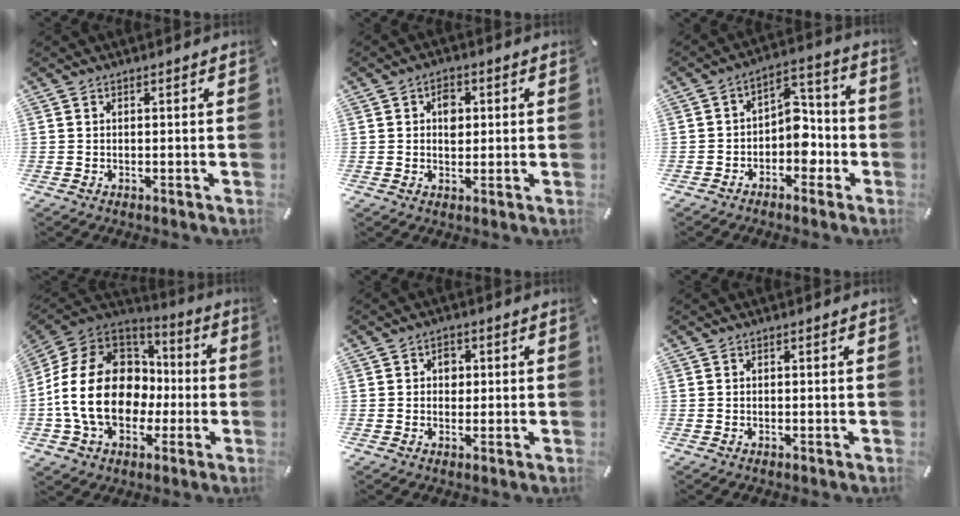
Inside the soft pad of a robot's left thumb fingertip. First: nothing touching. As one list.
[{"total": 4.6, "force": [0.7, 3.4, 3.0], "torque": [-0.029, -0.003, 0.004]}, {"total": 8.9, "force": [-2.9, 7.0, 4.8], "torque": [-0.046, 0.022, -0.053]}, {"total": 20.7, "force": [-3.0, 16.1, 12.8], "torque": [-0.271, 0.025, -0.044]}, {"total": 3.1, "force": [0.2, 2.6, 1.8], "torque": [-0.013, -0.001, -0.004]}, {"total": 0.0}]